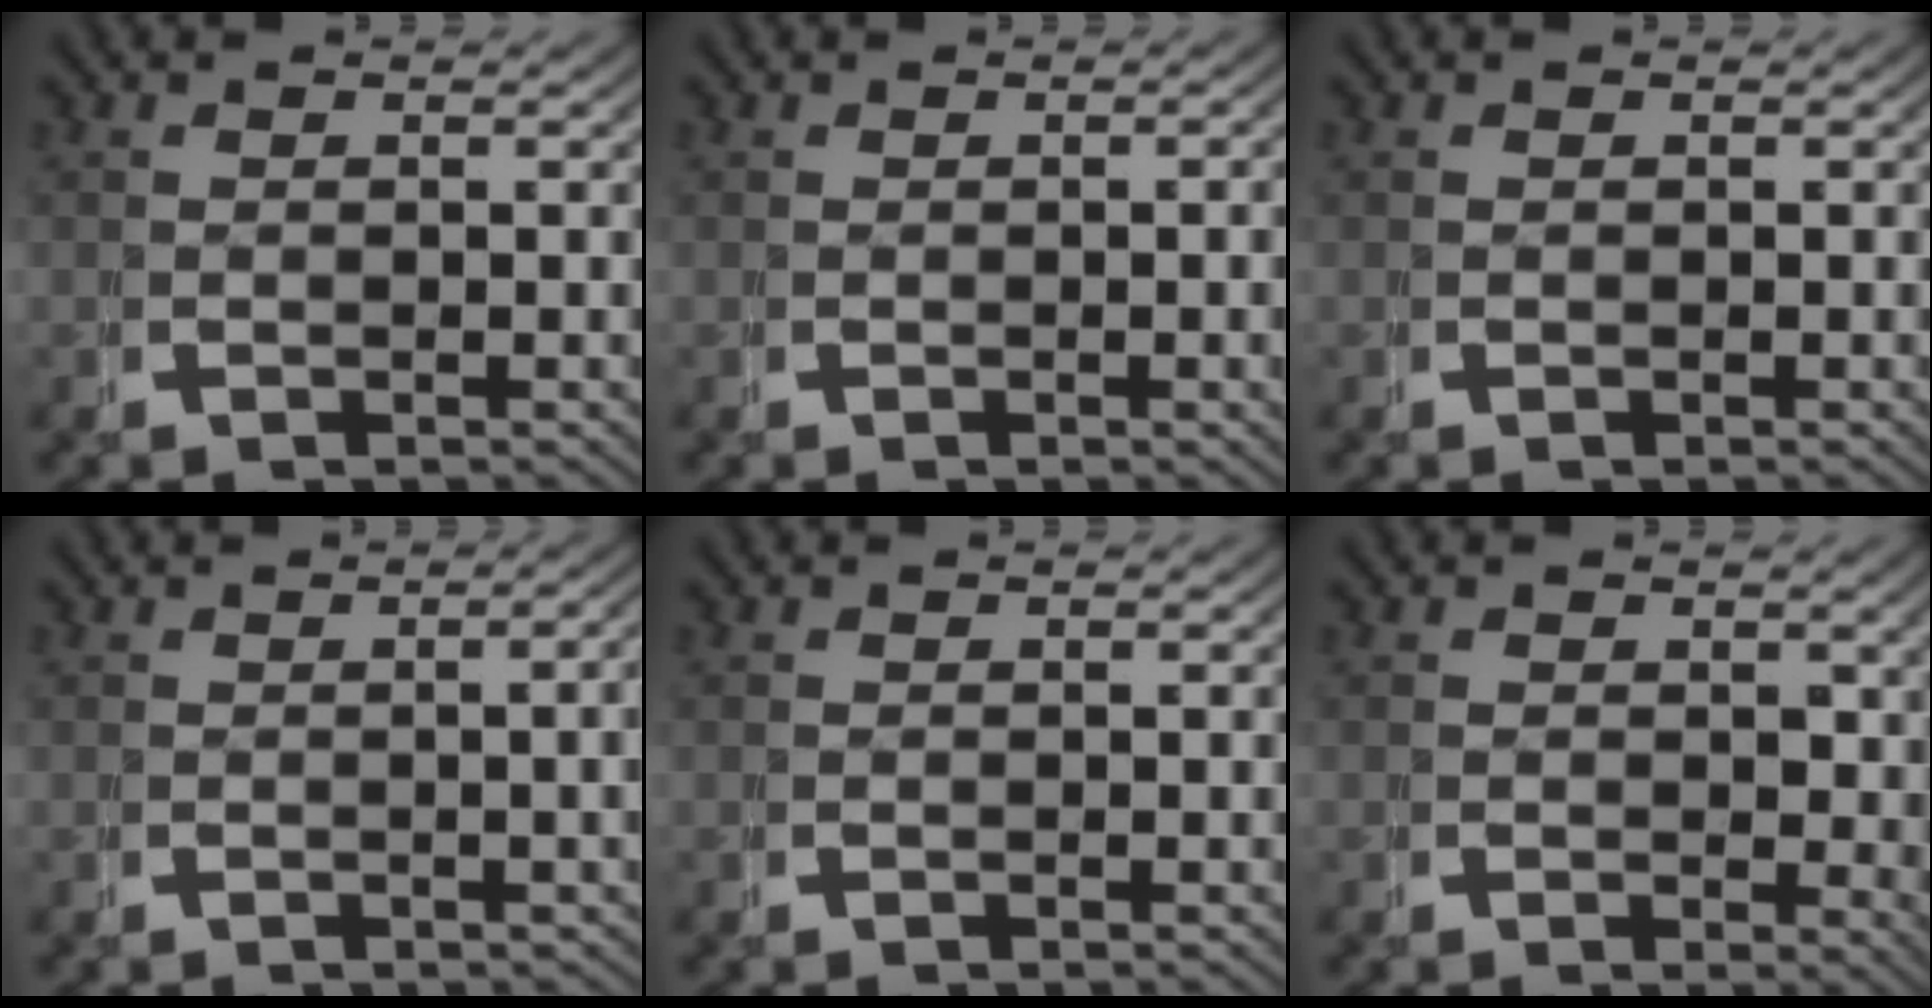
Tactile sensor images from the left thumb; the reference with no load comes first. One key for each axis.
{"total": 1.7, "fx": -0.1, "fy": 0.2, "fz": 1.7, "tx": -0.024, "ty": 0.003, "tz": -0.002}
{"total": 0.0}
{"total": 3.4, "fx": 0.1, "fy": 1.0, "fz": 3.3, "tx": -0.035, "ty": 0.011, "tz": -0.004}
{"total": 0.0}
{"total": 2.2, "fx": 0.6, "fy": 1.5, "fz": 1.5, "tx": -0.017, "ty": -0.013, "tz": 0.012}